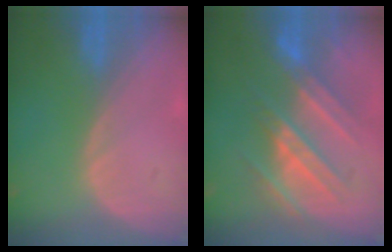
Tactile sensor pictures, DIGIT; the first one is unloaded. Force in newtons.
{"total": 8.9, "press": 8.9, "slide": 0.6}